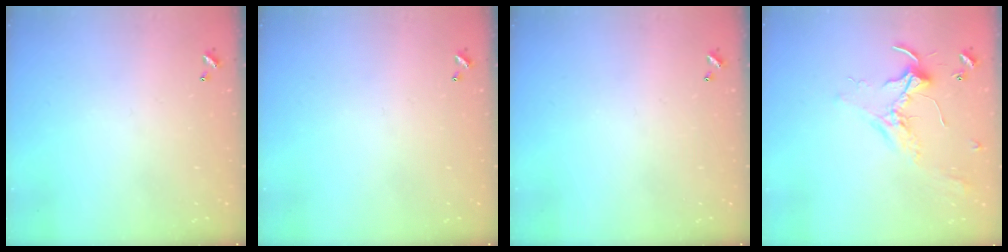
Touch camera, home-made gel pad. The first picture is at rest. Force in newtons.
{"total": 0.0}
{"total": 0.0}
{"total": 2.3, "press": 2.3, "slide": 0.5}